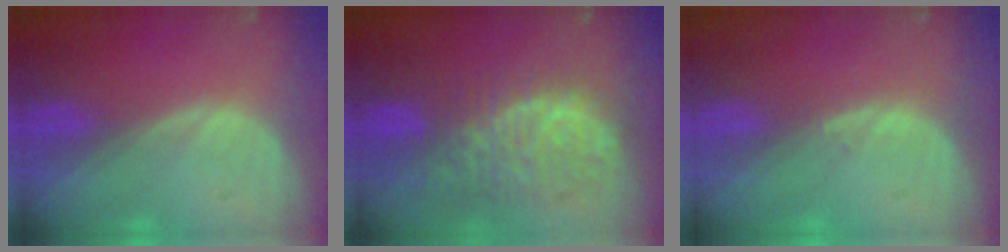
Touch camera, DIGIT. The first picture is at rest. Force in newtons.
{"total": 11.0, "press": 9.6, "slide": 5.4}
{"total": 0.6, "press": 0.5, "slide": 0.4}